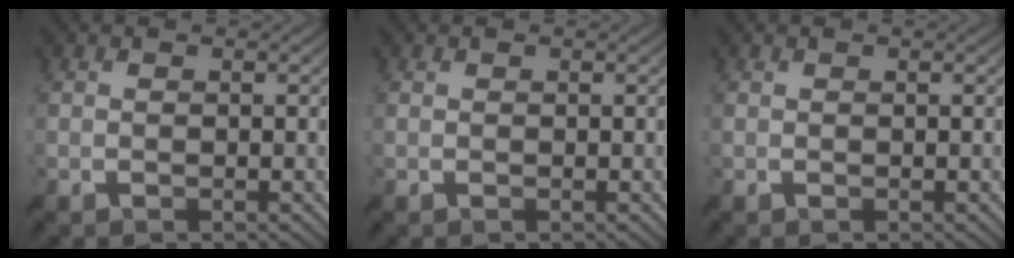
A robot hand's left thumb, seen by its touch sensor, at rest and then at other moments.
{"total": 0.0}
{"total": 0.0}